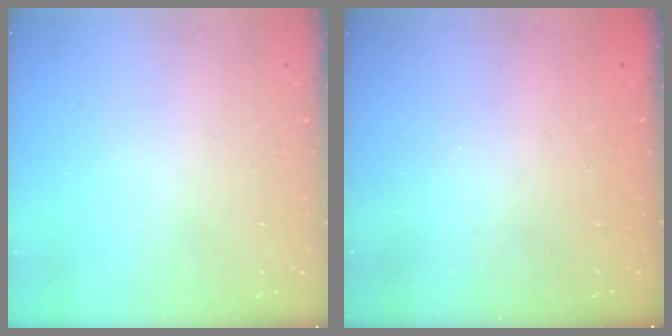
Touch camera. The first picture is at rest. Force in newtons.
{"total": 2.3, "press": 2.2, "slide": 0.7}